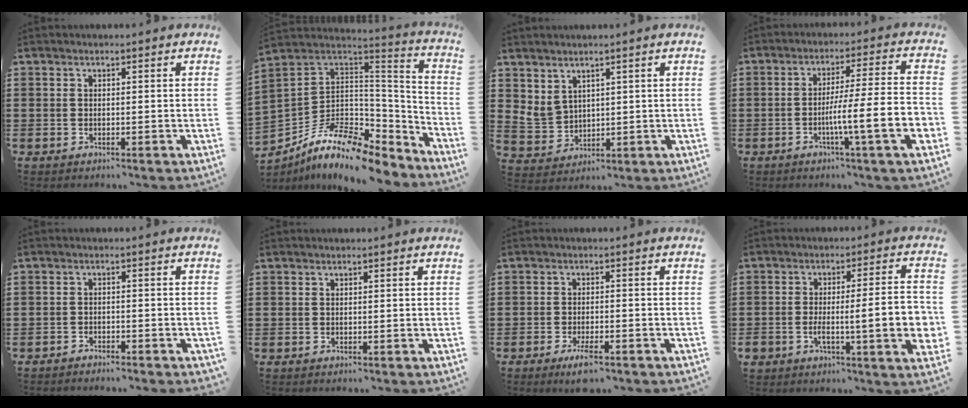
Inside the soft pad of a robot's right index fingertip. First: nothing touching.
{"total": 11.9, "force": [-7.8, 5.2, 7.3], "torque": [-0.149, 0.013, -0.140]}
{"total": 3.4, "force": [2.4, 2.2, 0.9], "torque": [-0.038, 0.001, 0.045]}
{"total": 9.7, "force": [-3.5, 0.1, 9.0], "torque": [-0.144, -0.011, -0.067]}
{"total": 1.7, "force": [-1.7, 0.2, 0.0], "torque": [-0.005, 0.005, -0.035]}
{"total": 0.0}
{"total": 3.5, "force": [-2.4, 0.5, 2.5], "torque": [-0.055, -0.006, -0.045]}
{"total": 8.8, "force": [-2.0, 1.9, 8.4], "torque": [-0.131, -0.008, -0.038]}